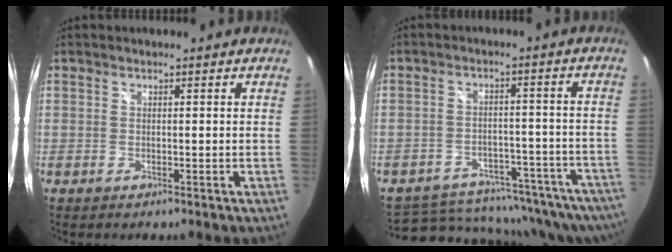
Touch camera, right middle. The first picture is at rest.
{"total": 23.8, "force": [-19.0, 10.2, 10.1], "torque": [-0.192, -0.009, -0.212]}